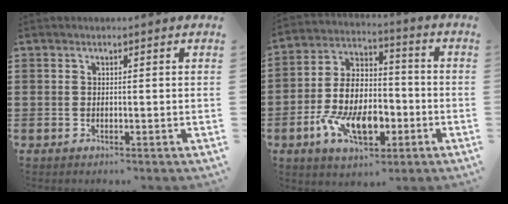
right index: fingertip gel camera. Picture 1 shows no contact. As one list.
[{"total": 11.5, "force": [-4.1, 6.7, 8.4], "torque": [-0.178, 0.004, -0.074]}]